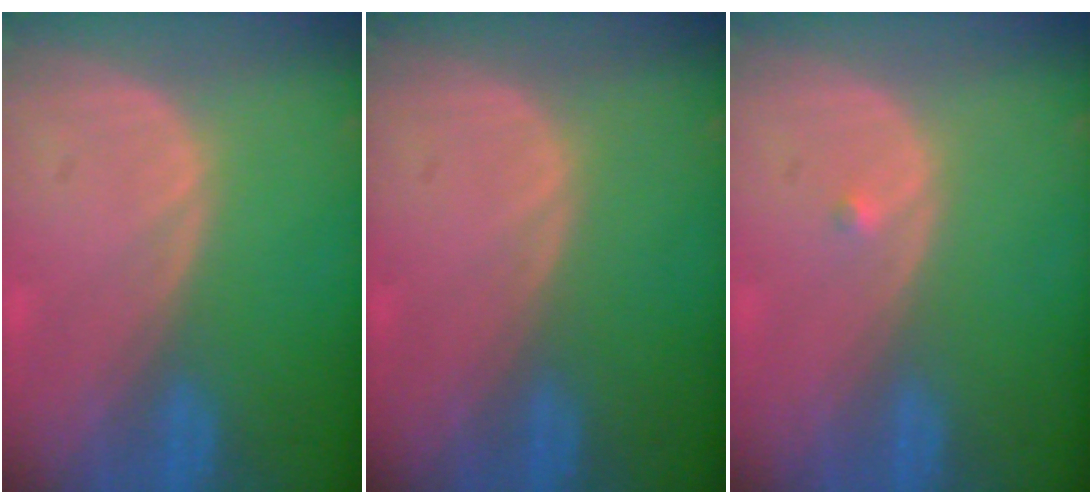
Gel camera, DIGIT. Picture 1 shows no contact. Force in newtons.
{"total": 0.0}
{"total": 0.5, "press": 0.4, "slide": 0.3}